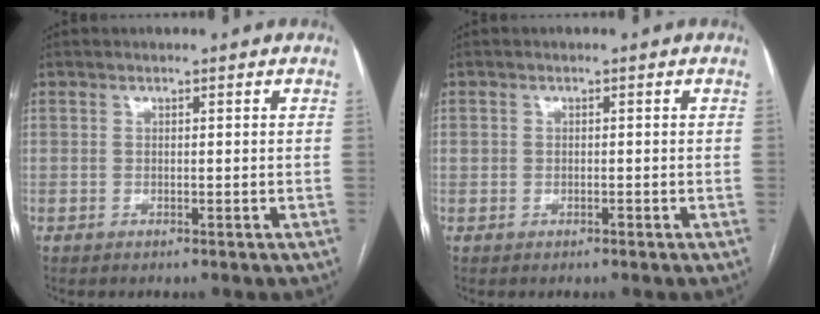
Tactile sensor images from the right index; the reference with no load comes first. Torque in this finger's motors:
{"motor_torque": [0.10, 0.09, 0.00, 0.01]}